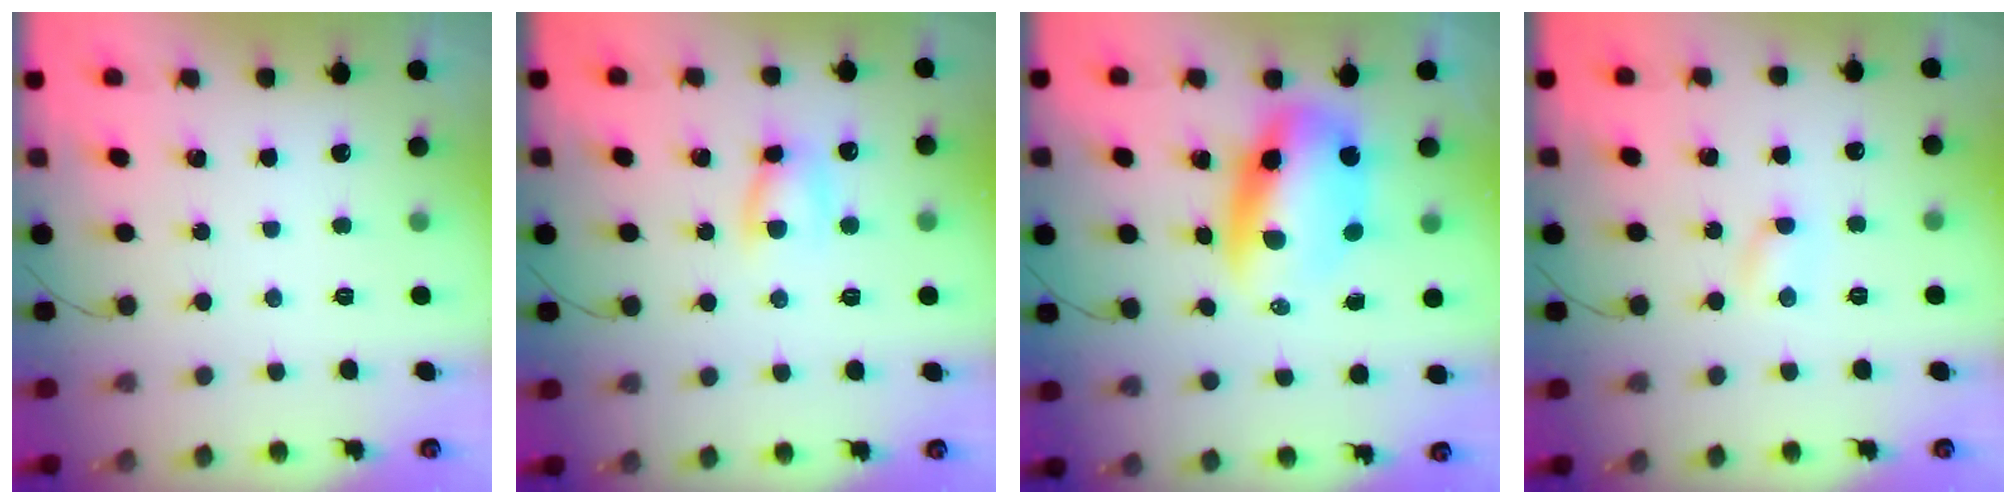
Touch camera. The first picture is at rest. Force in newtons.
{"total": 6.3, "press": 6.3, "slide": 0.6}
{"total": 10.5, "press": 10.1, "slide": 2.7}
{"total": 2.7, "press": 2.6, "slide": 0.8}